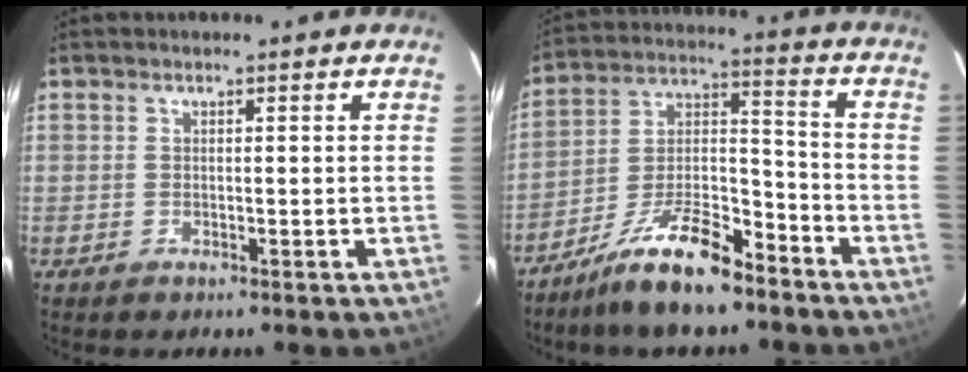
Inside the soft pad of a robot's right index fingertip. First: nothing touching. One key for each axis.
{"total": 13.1, "fx": -9.9, "fy": 2.8, "fz": 8.1, "tx": -0.153, "ty": 0.006, "tz": -0.180}